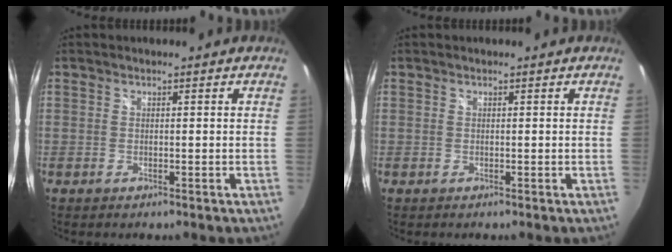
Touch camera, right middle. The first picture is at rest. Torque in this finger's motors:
{"motor_torque": [-0.01, -0.15, 0.02, -0.01]}